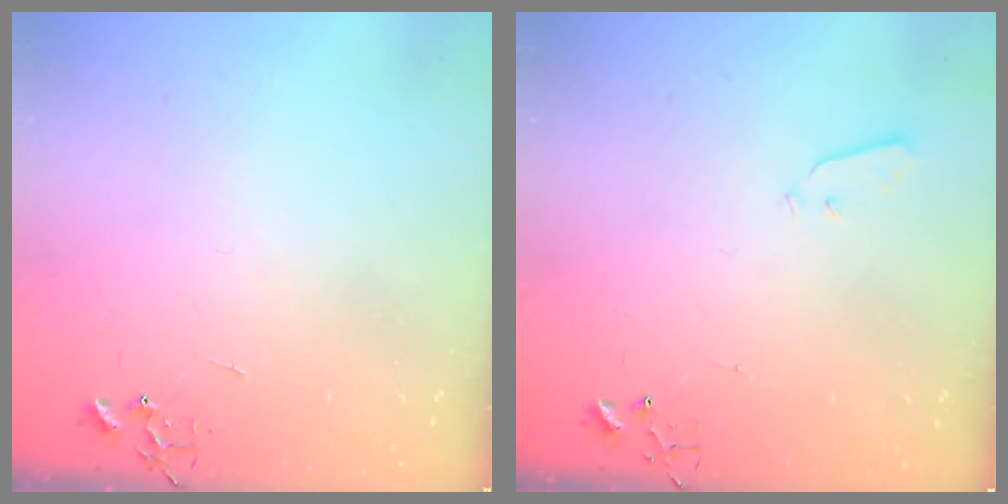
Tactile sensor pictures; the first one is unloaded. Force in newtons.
{"total": 2.9, "press": 2.8, "slide": 0.8}